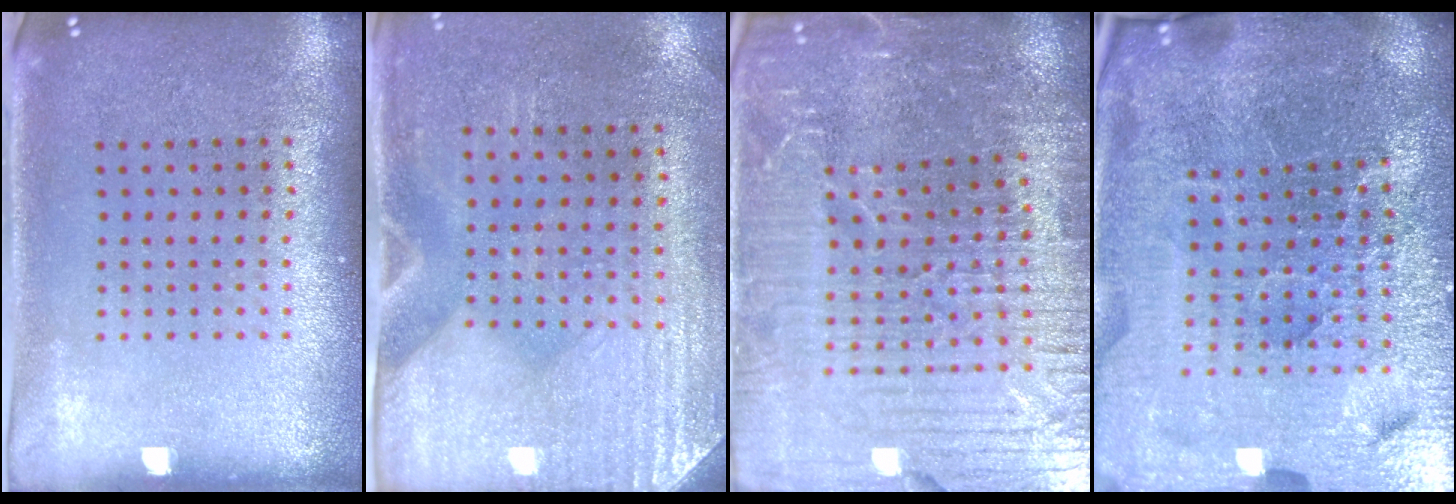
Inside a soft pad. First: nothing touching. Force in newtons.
{"total": 3.0, "press": 2.6, "slide": 1.5}
{"total": 5.7, "press": 5.2, "slide": 2.3}
{"total": 6.3, "press": 5.6, "slide": 2.8}